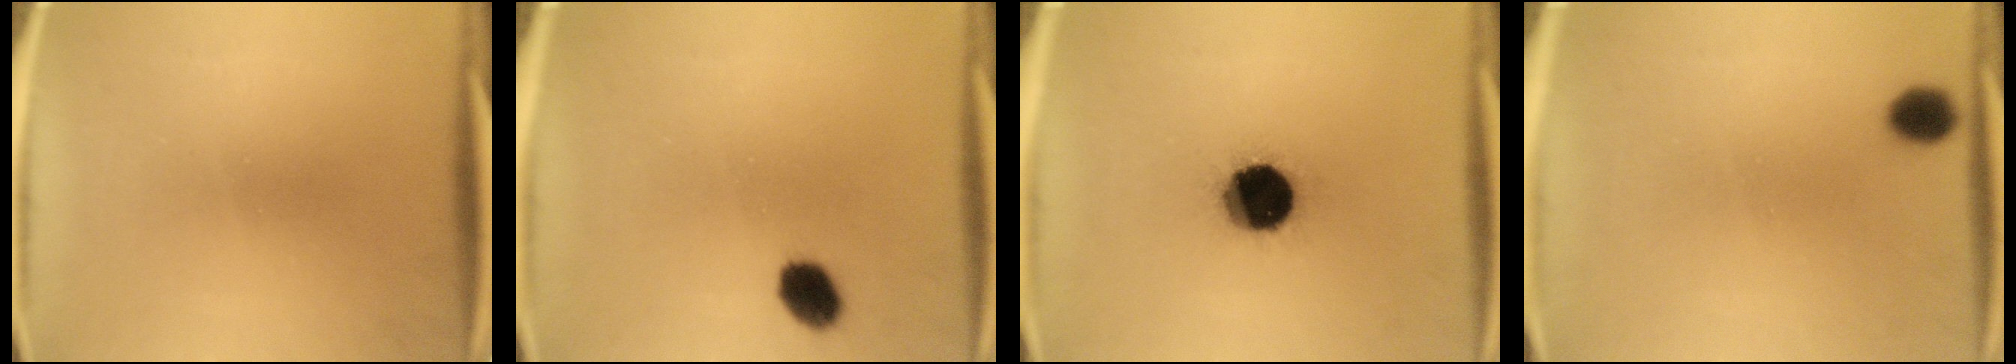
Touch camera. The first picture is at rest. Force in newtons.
{"total": 5.3}
{"total": 18.4}
{"total": 2.3}